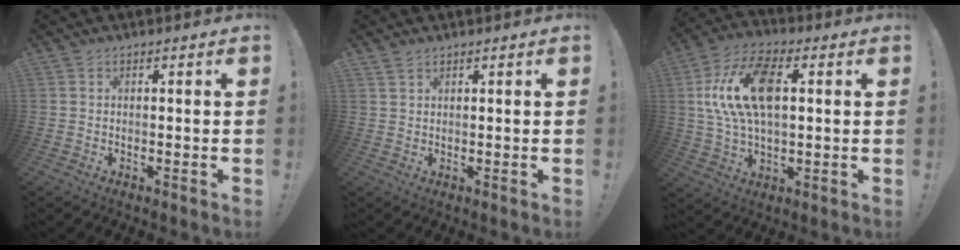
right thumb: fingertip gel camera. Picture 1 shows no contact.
{"total": 1.9, "force": [1.6, 0.7, 0.6], "torque": [-0.008, -0.008, 0.030]}
{"total": 17.7, "force": [3.7, 10.0, 14.1], "torque": [-0.251, 0.005, 0.065]}